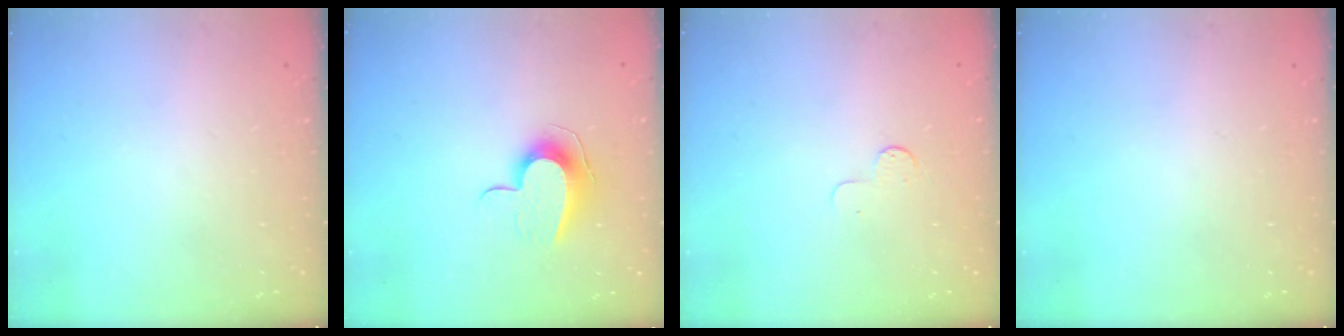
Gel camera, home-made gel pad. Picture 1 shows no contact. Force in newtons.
{"total": 9.4, "press": 9.4, "slide": 0.6}
{"total": 4.1, "press": 4.0, "slide": 0.4}
{"total": 0.0}